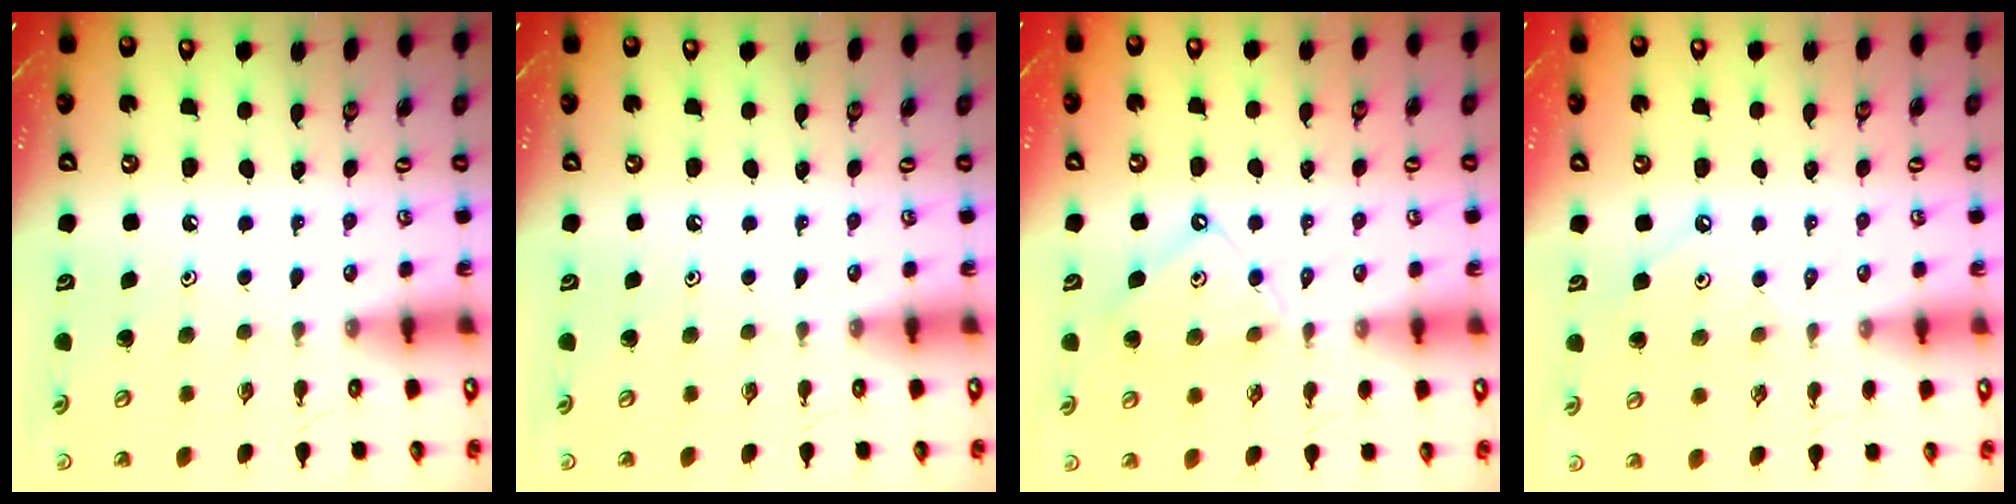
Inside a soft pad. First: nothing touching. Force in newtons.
{"total": 0.0}
{"total": 8.4, "press": 8.3, "slide": 0.9}
{"total": 3.0, "press": 3.0, "slide": 0.4}